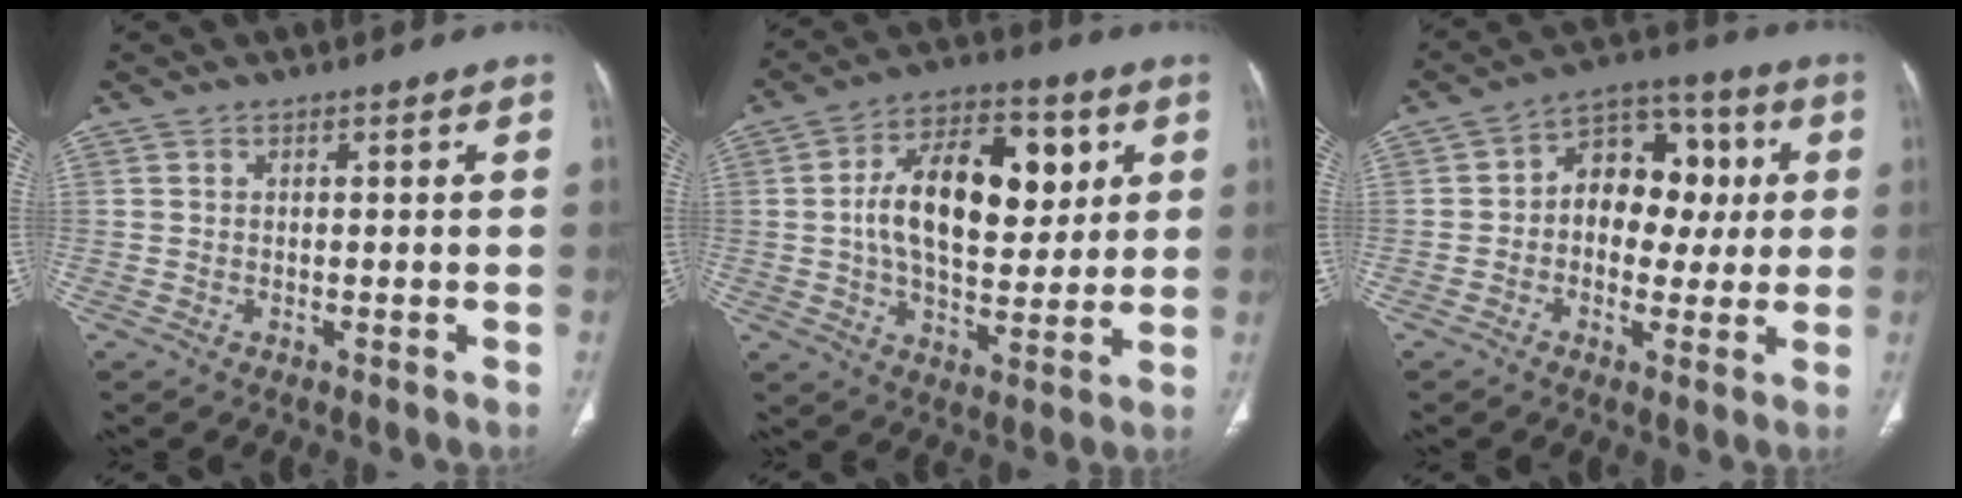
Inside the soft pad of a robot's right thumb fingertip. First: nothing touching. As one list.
[{"total": 18.9, "force": [3.8, 10.6, 15.2], "torque": [-0.212, 0.002, 0.059]}, {"total": 12.7, "force": [1.0, 9.2, 8.7], "torque": [-0.077, 0.029, 0.005]}]